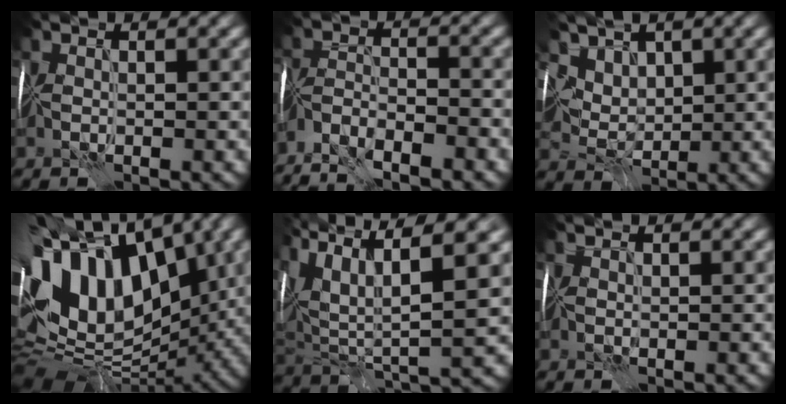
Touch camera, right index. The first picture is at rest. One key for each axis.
{"total": 6.5, "fx": -5.3, "fy": 2.2, "fz": 3.1, "tx": -0.054, "ty": -0.004, "tz": -0.100}
{"total": 5.2, "fx": 3.1, "fy": 3.7, "fz": 1.8, "tx": -0.051, "ty": -0.014, "tz": 0.066}
{"total": 17.2, "fx": 3.0, "fy": 10.9, "fz": 12.9, "tx": -0.233, "ty": 0.015, "tz": 0.060}
{"total": 13.8, "fx": 6.8, "fy": 4.9, "fz": 10.9, "tx": -0.237, "ty": 0.031, "tz": 0.128}
{"total": 1.1, "fx": 1.0, "fy": 0.4, "fz": 0.3, "tx": -0.007, "ty": 0.009, "tz": 0.018}